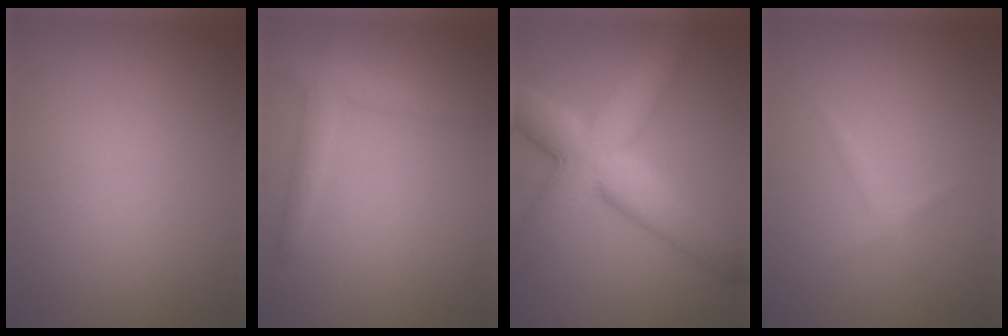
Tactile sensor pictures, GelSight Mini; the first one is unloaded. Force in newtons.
{"total": 2.7, "press": 2.7, "slide": 0.2}
{"total": 9.7, "press": 9.7, "slide": 0.2}
{"total": 0.9, "press": 0.9, "slide": 0.1}